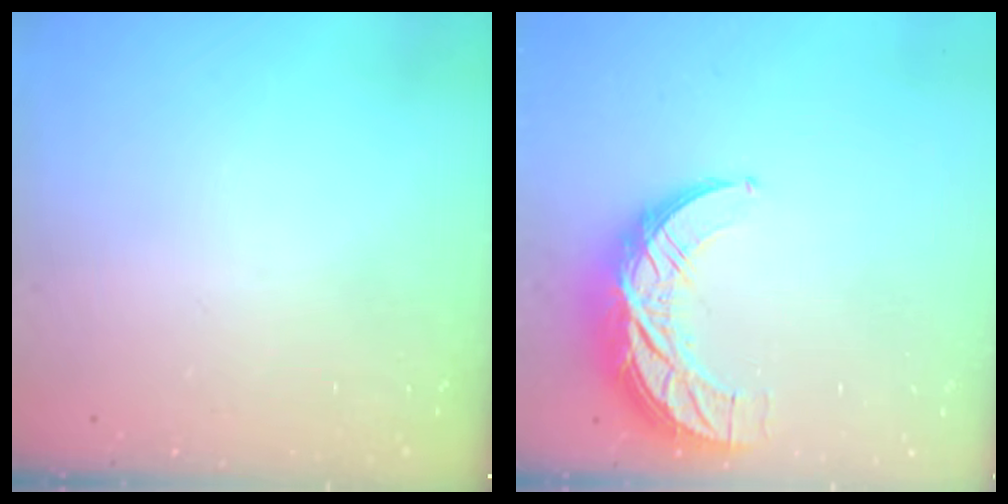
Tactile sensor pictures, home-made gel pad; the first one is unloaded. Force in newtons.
{"total": 11.8, "press": 11.8, "slide": 0.8}